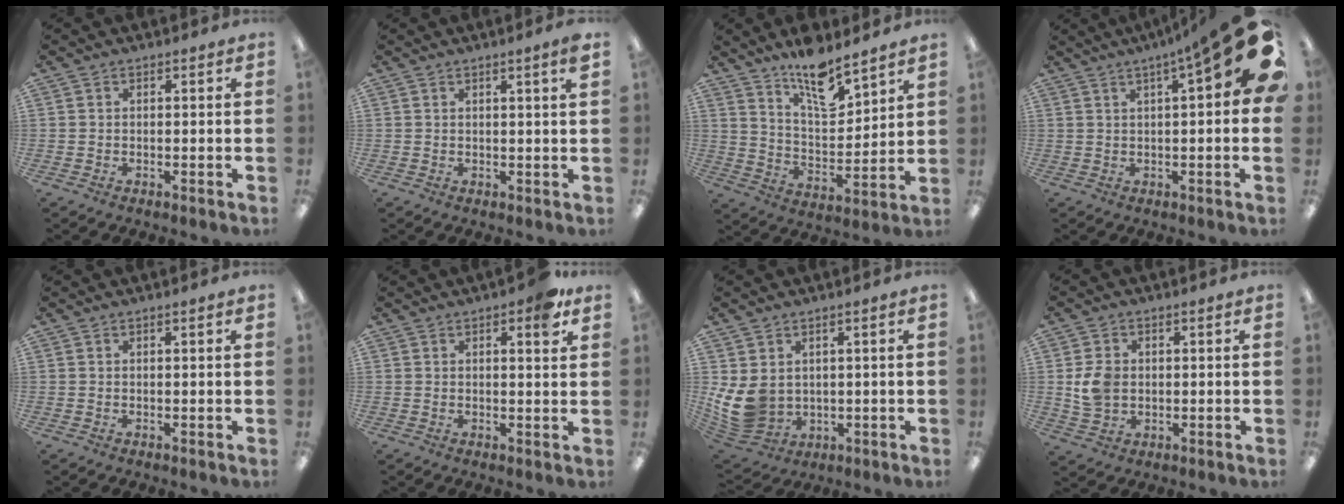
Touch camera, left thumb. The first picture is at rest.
{"total": 2.8, "force": [1.9, -0.1, 2.1], "torque": [-0.028, -0.010, 0.029]}
{"total": 12.9, "force": [10.4, 3.9, 6.6], "torque": [-0.103, -0.070, 0.181]}
{"total": 16.0, "force": [7.5, 3.0, 13.8], "torque": [-0.189, -0.051, 0.112]}
{"total": 0.9, "force": [0.5, 0.0, 0.7], "torque": [-0.014, 0.000, 0.009]}
{"total": 5.0, "force": [3.0, 1.4, 3.8], "torque": [-0.050, -0.008, 0.045]}
{"total": 9.7, "force": [1.8, 7.6, 5.7], "torque": [-0.145, -0.021, 0.038]}
{"total": 6.4, "force": [0.5, 5.0, 3.8], "torque": [-0.065, 0.005, 0.011]}